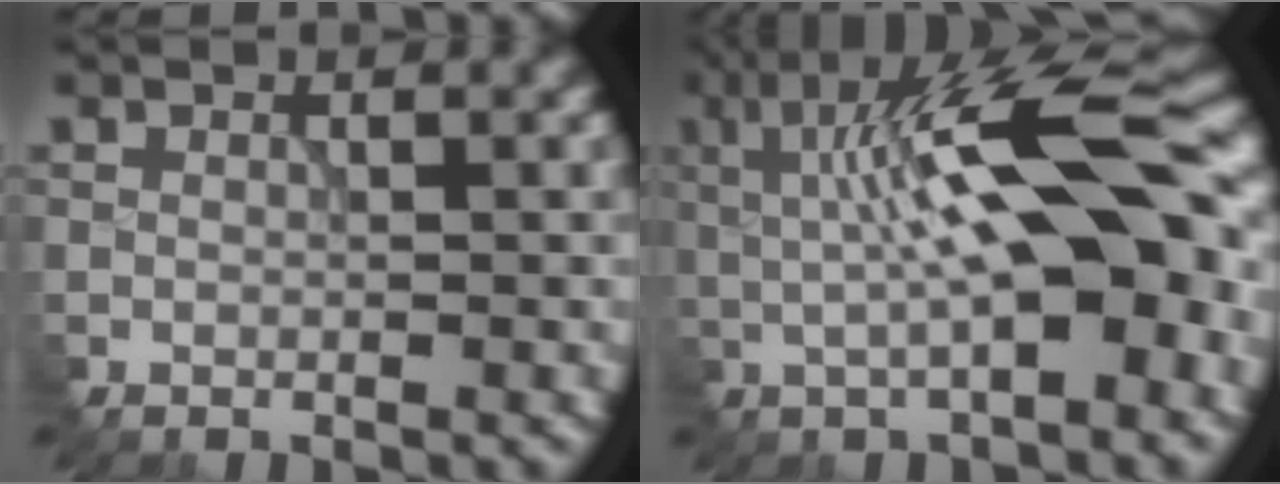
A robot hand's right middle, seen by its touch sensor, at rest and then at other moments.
{"total": 12.8, "force": [1.0, 3.7, 12.2], "torque": [-0.173, 0.018, 0.006]}